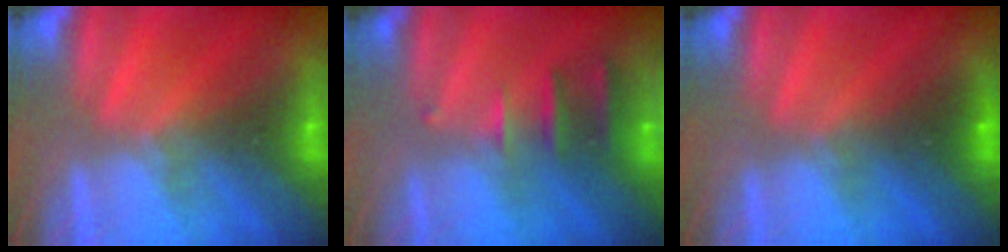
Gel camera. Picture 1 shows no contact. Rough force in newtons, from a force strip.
{"total": 2.4}
{"total": 2.4}